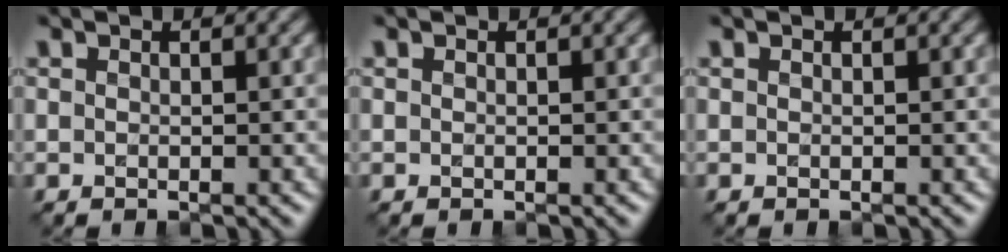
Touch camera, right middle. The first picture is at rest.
{"total": 0.0}
{"total": 0.0}